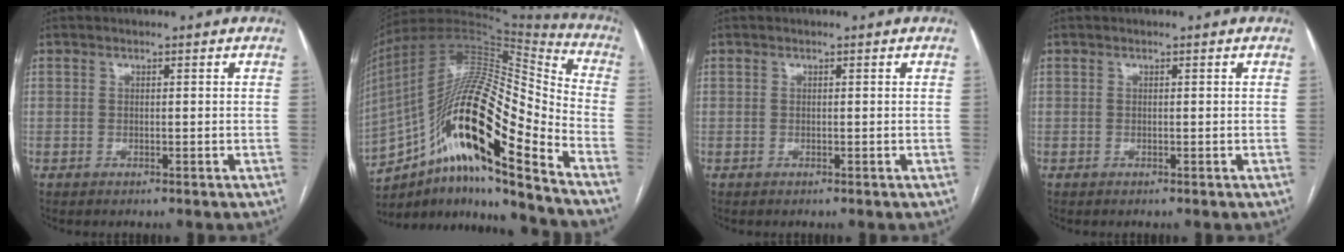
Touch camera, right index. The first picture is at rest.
{"total": 24.5, "force": [-13.0, 3.7, 20.4], "torque": [-0.362, 0.016, -0.227]}
{"total": 0.0}
{"total": 0.0}